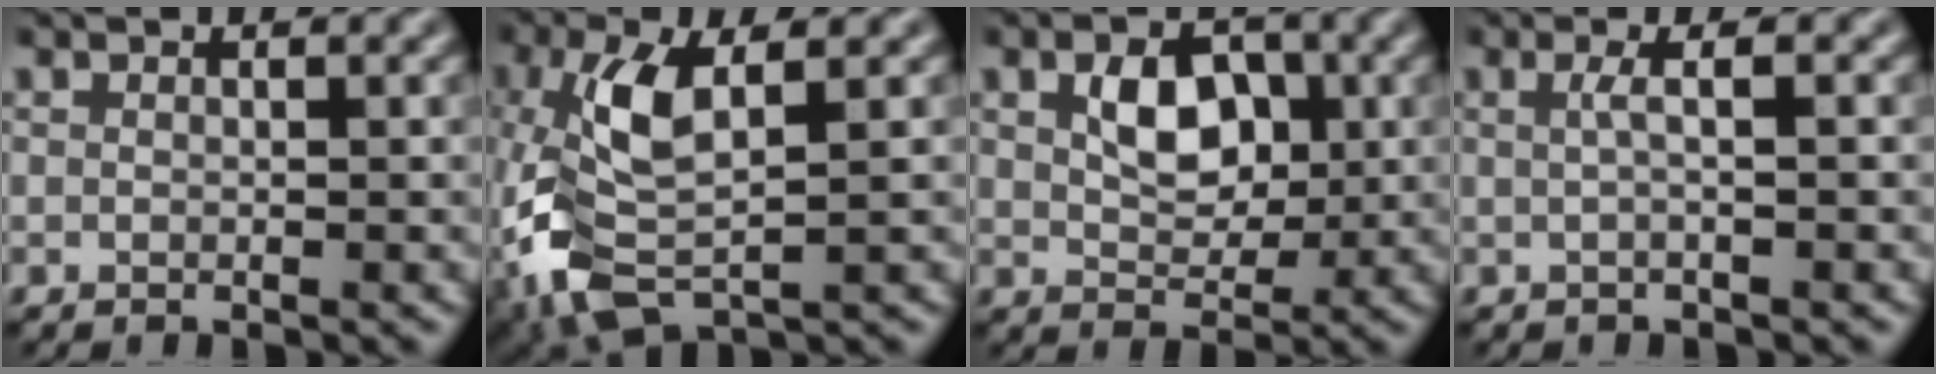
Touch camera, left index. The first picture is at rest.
{"total": 7.1, "force": [-1.4, 3.0, 6.2], "torque": [-0.157, 0.003, -0.032]}
{"total": 4.1, "force": [0.7, 2.8, 2.9], "torque": [-0.059, -0.002, 0.011]}
{"total": 1.7, "force": [0.0, 0.4, 1.7], "torque": [-0.037, 0.001, -0.005]}